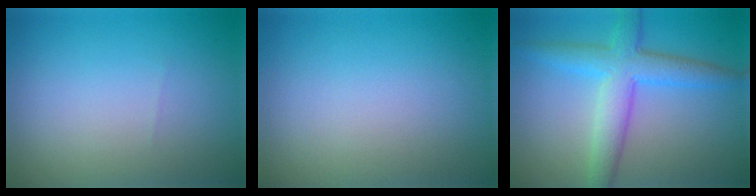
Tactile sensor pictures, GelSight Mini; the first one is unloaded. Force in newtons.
{"total": 0.0}
{"total": 5.5, "press": 5.5, "slide": 0.1}